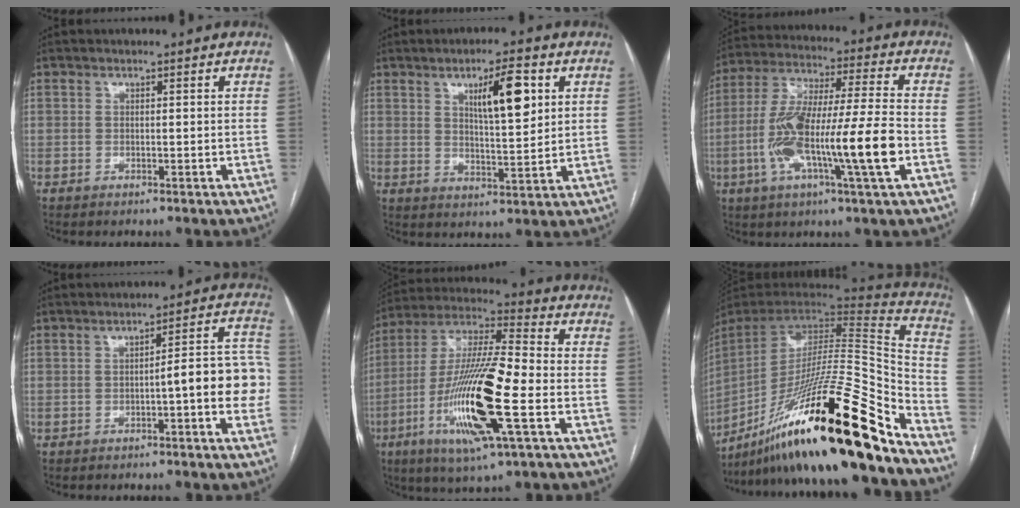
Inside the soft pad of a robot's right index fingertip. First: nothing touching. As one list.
[{"total": 8.7, "force": [3.5, 1.7, 7.8], "torque": [-0.128, 0.001, 0.059]}, {"total": 17.9, "force": [-4.6, 0.8, 17.3], "torque": [-0.333, -0.002, -0.084]}, {"total": 9.4, "force": [-2.0, 1.3, 9.1], "torque": [-0.100, 0.033, -0.030]}, {"total": 20.0, "force": [-5.9, 2.1, 19.0], "torque": [-0.395, -0.022, -0.109]}, {"total": 36.4, "force": [-24.5, 2.7, 26.8], "torque": [-0.409, -0.050, -0.395]}]